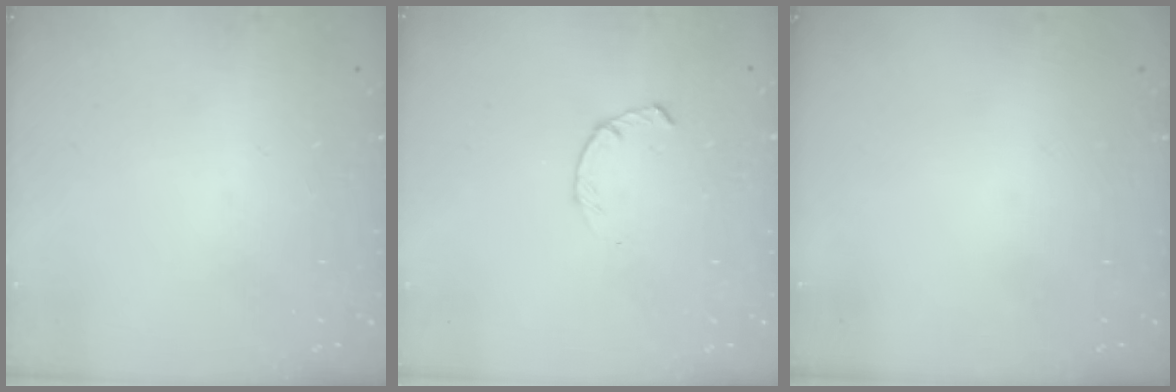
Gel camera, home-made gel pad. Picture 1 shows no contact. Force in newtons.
{"total": 2.3, "press": 2.2, "slide": 0.4}
{"total": 0.0}